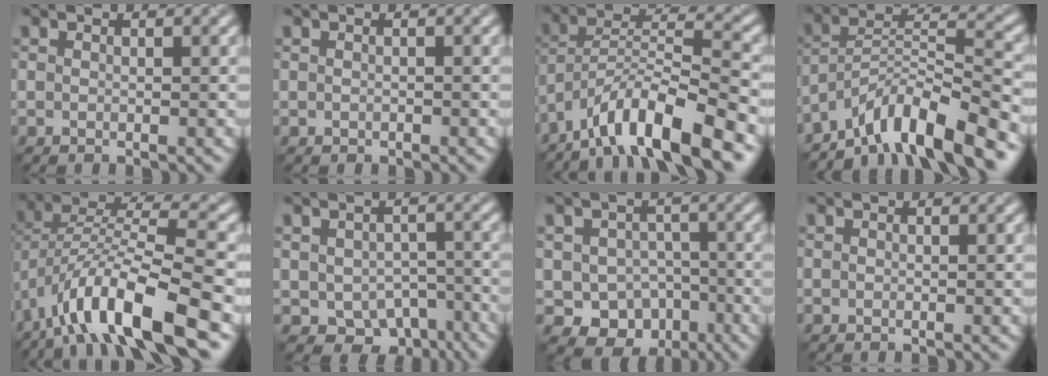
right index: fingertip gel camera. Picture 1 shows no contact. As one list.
[{"total": 0.0}, {"total": 9.9, "force": [-7.0, 2.3, 6.6], "torque": [-0.104, 0.012, -0.134]}, {"total": 9.2, "force": [-7.2, 1.8, 5.4], "torque": [-0.078, 0.013, -0.138]}, {"total": 11.3, "force": [-6.4, 3.2, 8.8], "torque": [-0.155, 0.009, -0.123]}, {"total": 6.4, "force": [-3.3, 4.2, 3.5], "torque": [-0.048, -0.026, -0.041]}, {"total": 6.6, "force": [-2.7, 5.4, 2.7], "torque": [-0.018, -0.007, -0.034]}, {"total": 0.0}]